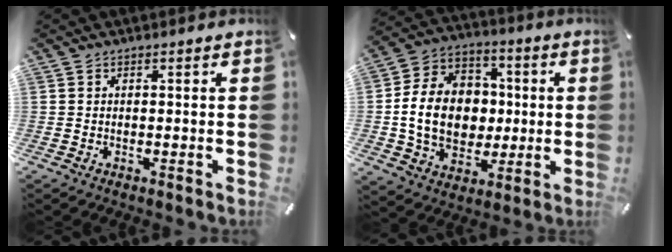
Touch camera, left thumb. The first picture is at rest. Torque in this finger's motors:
{"motor_torque": [0.48, 1.11, 1.54, -0.20, 0.40]}